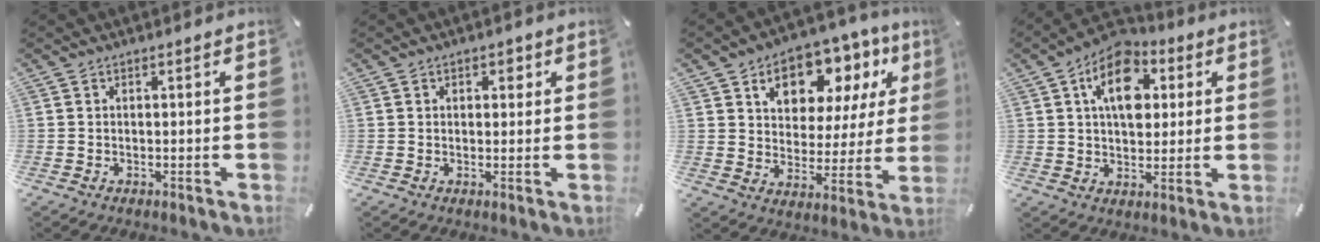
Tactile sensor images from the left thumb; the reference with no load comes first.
{"total": 2.2, "force": [0.8, 1.7, 1.1], "torque": [0.000, -0.002, 0.006]}
{"total": 13.5, "force": [7.8, 9.0, 6.3], "torque": [-0.099, -0.047, 0.137]}
{"total": 13.6, "force": [3.9, 9.5, 8.9], "torque": [-0.124, -0.003, 0.069]}